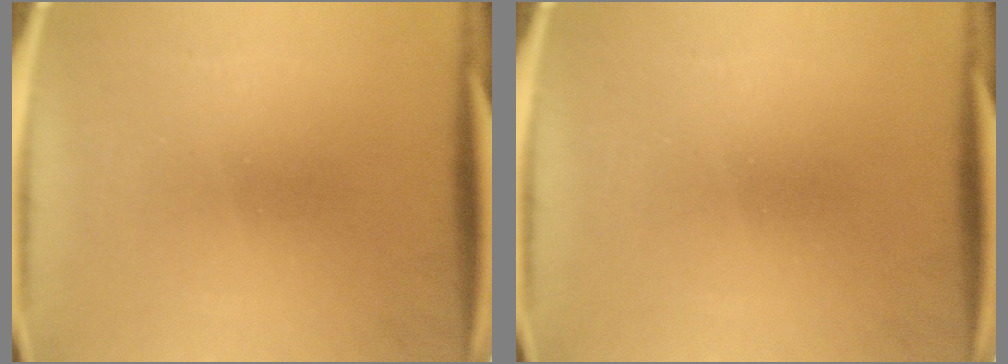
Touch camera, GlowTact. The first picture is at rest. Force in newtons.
{"total": 0.0}